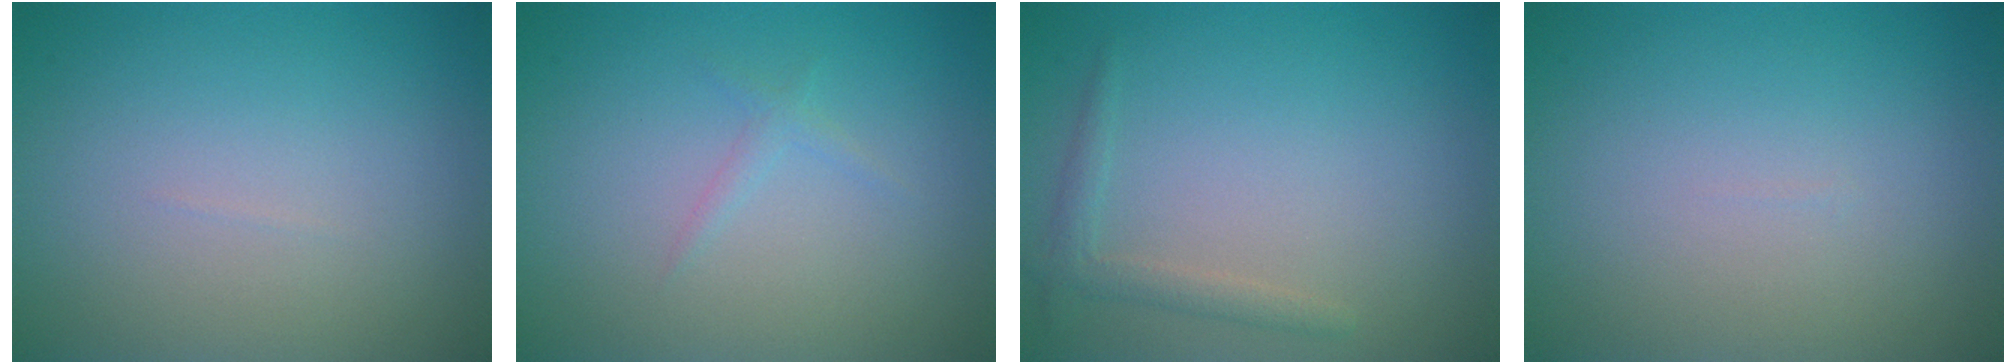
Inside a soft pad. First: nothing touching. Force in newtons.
{"total": 0.7, "press": 0.7, "slide": 0.1}
{"total": 1.5, "press": 1.5, "slide": 0.1}
{"total": 0.0}